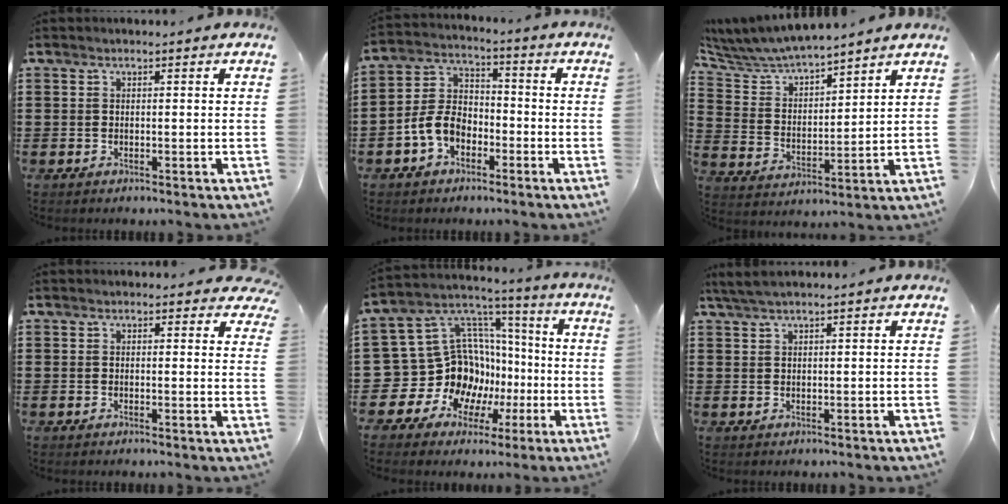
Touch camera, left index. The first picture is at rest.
{"total": 6.8, "force": [-3.3, 4.7, 3.6], "torque": [-0.102, 0.009, -0.073]}
{"total": 6.0, "force": [5.9, 0.7, 1.0], "torque": [-0.053, -0.037, 0.099]}
{"total": 1.6, "force": [1.3, 0.8, 0.4], "torque": [-0.005, 0.003, 0.024]}
{"total": 15.7, "force": [-2.3, 14.5, 5.5], "torque": [-0.155, -0.031, 0.002]}
{"total": 2.3, "force": [1.6, 0.2, 1.5], "torque": [-0.032, 0.001, 0.031]}